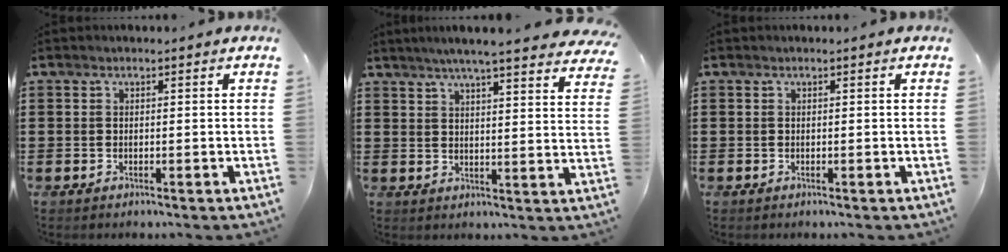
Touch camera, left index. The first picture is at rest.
{"total": 5.3, "force": [4.8, -0.4, 2.4], "torque": [-0.065, -0.017, 0.081]}
{"total": 0.0}